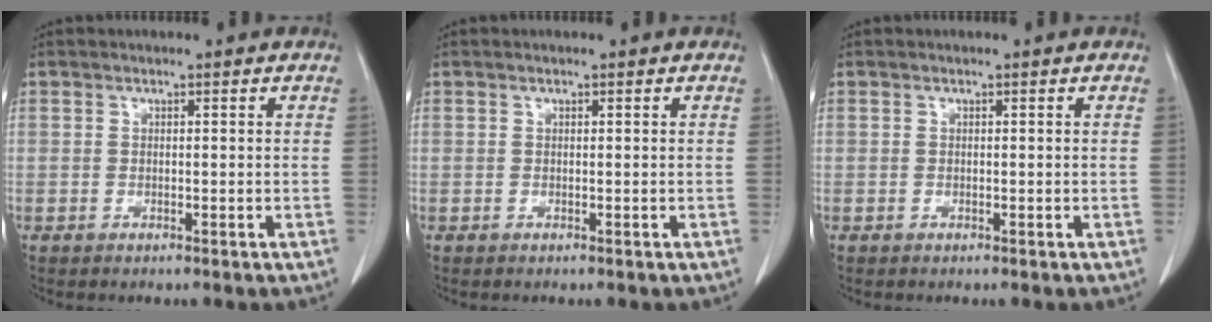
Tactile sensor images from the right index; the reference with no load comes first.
{"total": 0.0}
{"total": 0.0}